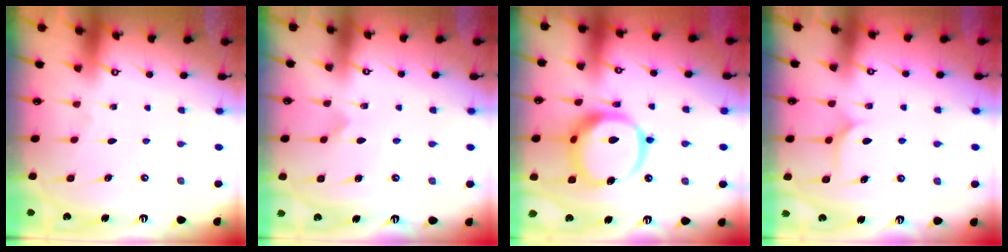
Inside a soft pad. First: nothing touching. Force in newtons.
{"total": 2.8, "press": 2.8, "slide": 0.2}
{"total": 18.3, "press": 18.1, "slide": 2.1}
{"total": 7.3, "press": 7.3, "slide": 0.3}